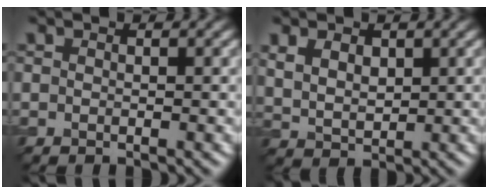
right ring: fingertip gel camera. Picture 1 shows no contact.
{"total": 3.2, "force": [1.4, 2.0, 2.0], "torque": [-0.048, -0.003, 0.032]}